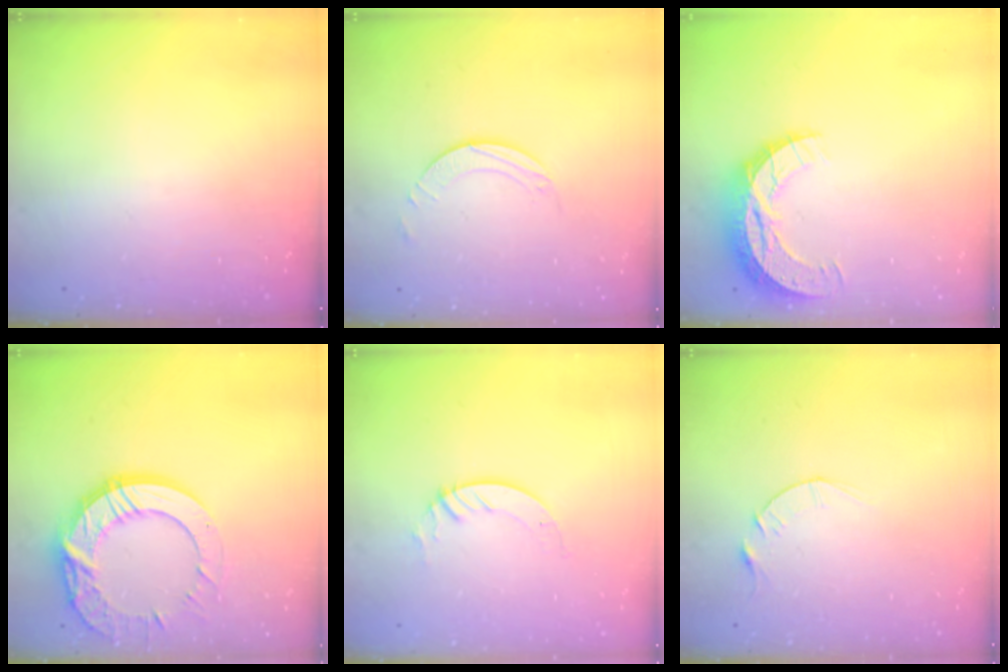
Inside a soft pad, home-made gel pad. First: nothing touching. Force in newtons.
{"total": 2.5, "press": 2.5, "slide": 0.2}
{"total": 10.4, "press": 10.4, "slide": 0.6}
{"total": 17.0, "press": 17.0, "slide": 1.2}
{"total": 3.1, "press": 3.1, "slide": 0.2}
{"total": 3.9, "press": 3.9, "slide": 0.5}